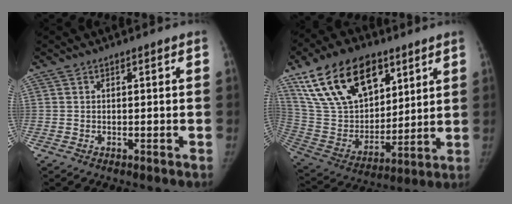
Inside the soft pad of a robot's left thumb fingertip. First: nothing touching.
{"total": 24.0, "force": [13.3, 13.6, 14.6], "torque": [-0.242, -0.032, 0.248]}